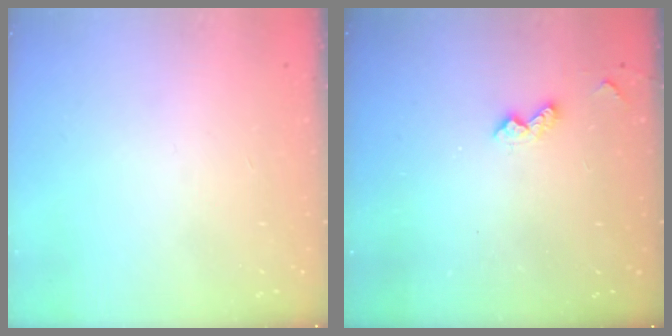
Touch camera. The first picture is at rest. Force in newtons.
{"total": 5.3, "press": 5.2, "slide": 0.7}